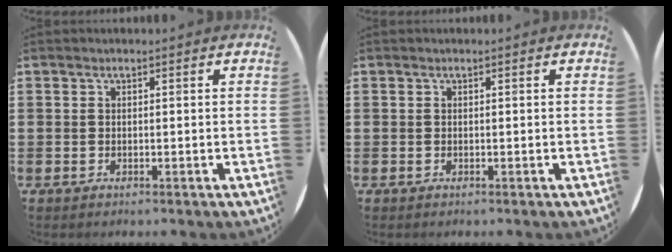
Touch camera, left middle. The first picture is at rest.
{"total": 0.0}